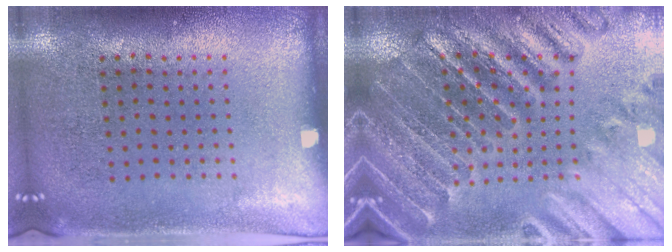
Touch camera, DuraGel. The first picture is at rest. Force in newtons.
{"total": 3.0, "press": 2.9, "slide": 0.4}